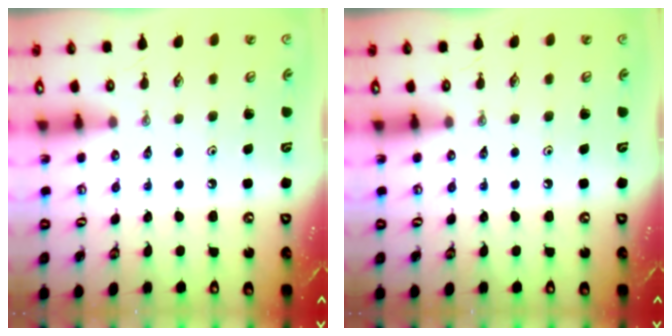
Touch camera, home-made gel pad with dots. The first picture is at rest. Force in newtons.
{"total": 0.0}